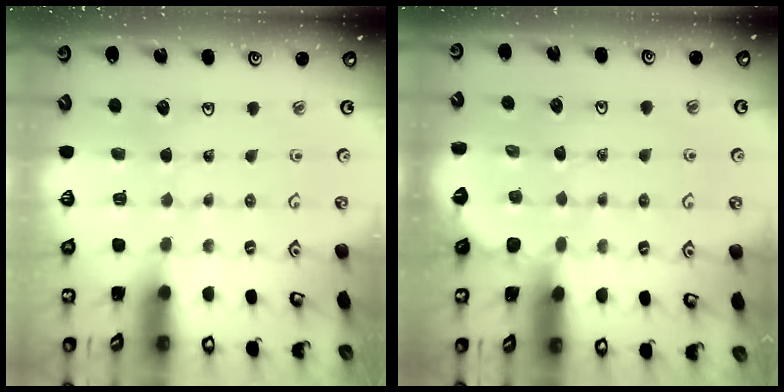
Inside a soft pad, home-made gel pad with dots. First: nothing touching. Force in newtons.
{"total": 2.0, "press": 2.0, "slide": 0.1}